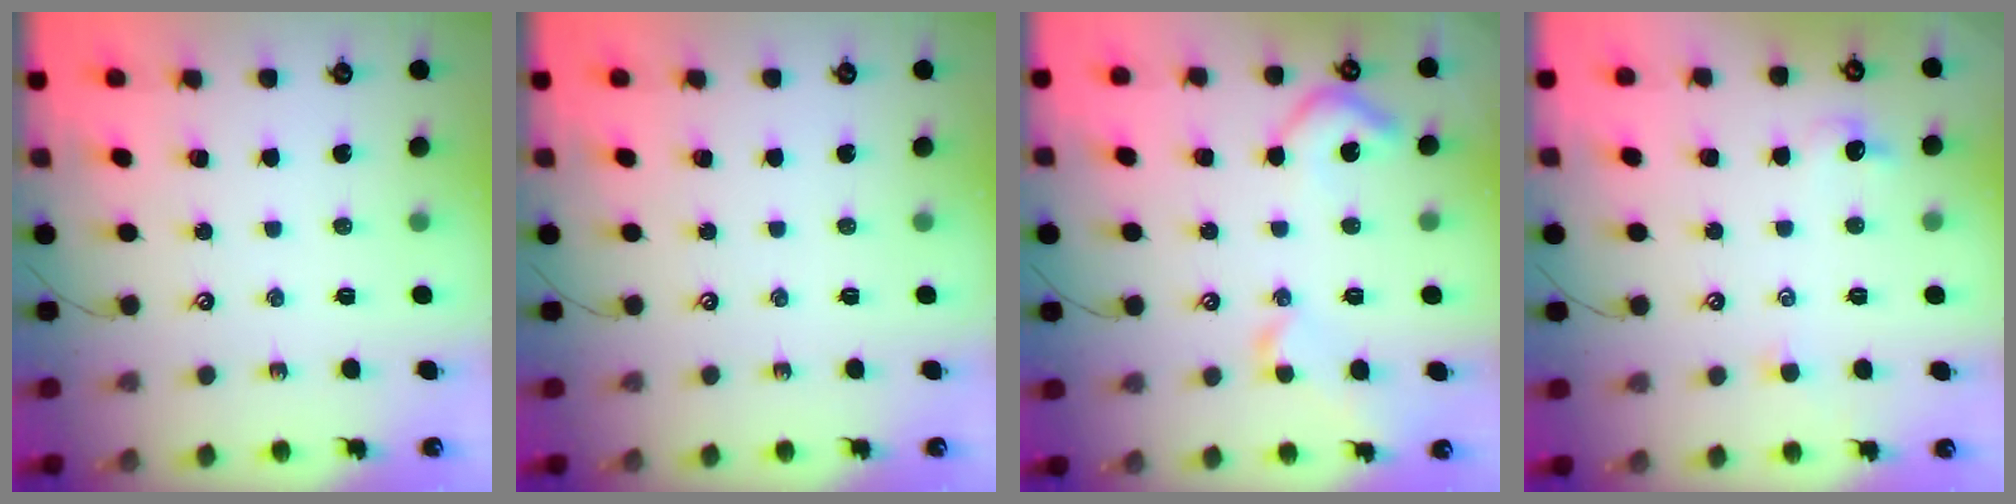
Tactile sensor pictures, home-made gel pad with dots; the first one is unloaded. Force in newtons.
{"total": 0.0}
{"total": 7.3, "press": 7.3, "slide": 1.0}
{"total": 1.4, "press": 1.3, "slide": 0.6}